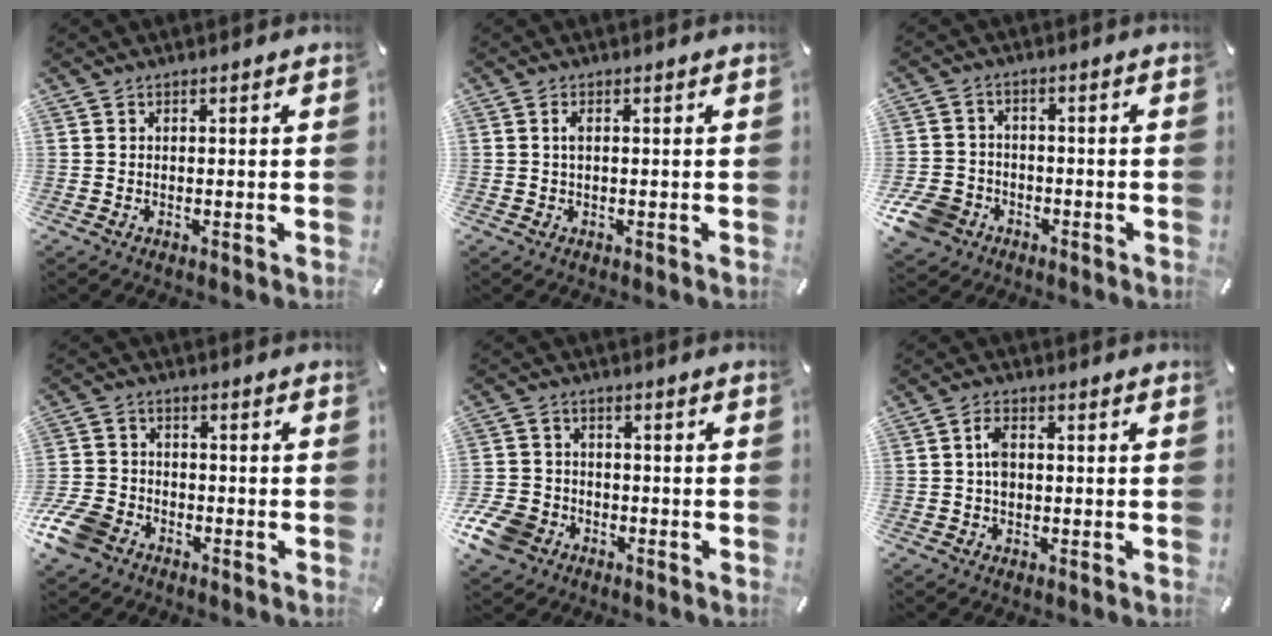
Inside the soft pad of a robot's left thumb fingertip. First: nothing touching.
{"total": 1.5, "force": [0.1, 0.4, 1.4], "torque": [-0.029, 0.001, 0.001]}
{"total": 8.3, "force": [-4.1, 6.7, 2.8], "torque": [-0.076, 0.031, -0.078]}
{"total": 8.7, "force": [-5.1, 5.8, 4.1], "torque": [-0.097, 0.026, -0.098]}
{"total": 8.6, "force": [-4.4, 6.6, 3.3], "torque": [-0.083, 0.030, -0.082]}
{"total": 3.7, "force": [0.1, 2.4, 2.8], "torque": [-0.048, 0.004, -0.001]}